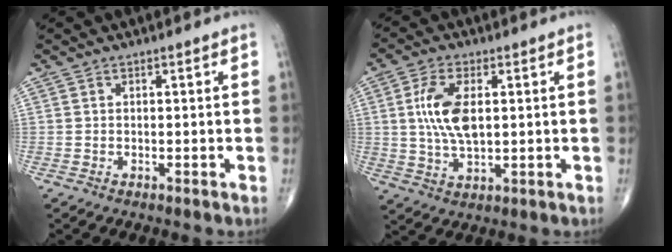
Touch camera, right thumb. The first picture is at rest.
{"total": 9.5, "force": [1.6, 4.6, 8.1], "torque": [-0.167, -0.005, 0.032]}